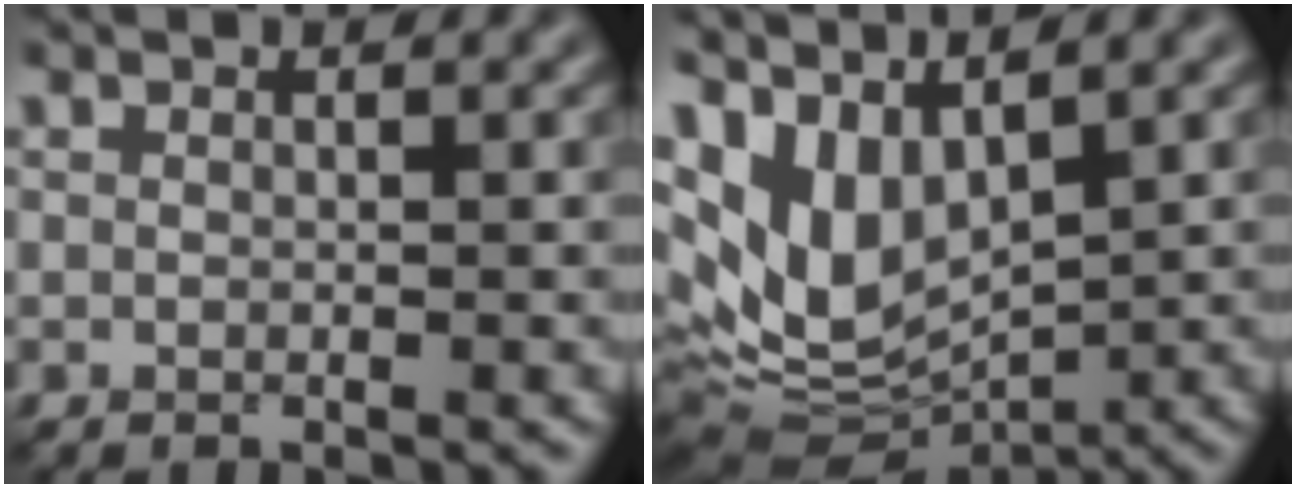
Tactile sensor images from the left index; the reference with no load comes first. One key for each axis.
{"total": 8.0, "fx": 2.5, "fy": 4.5, "fz": 6.1, "tx": -0.128, "ty": -0.011, "tz": 0.066}